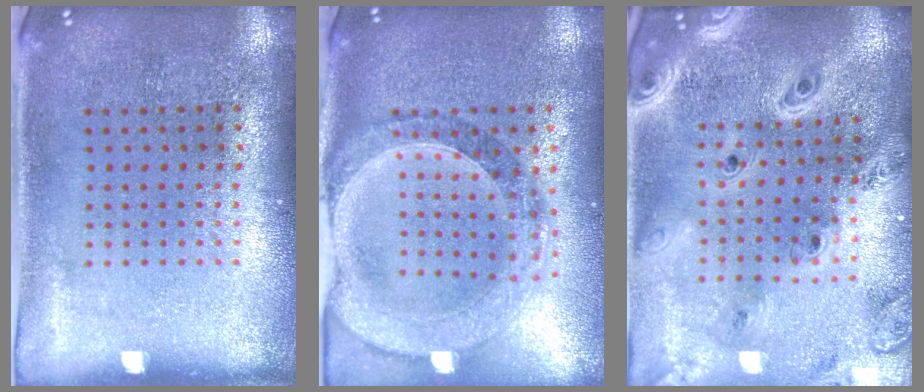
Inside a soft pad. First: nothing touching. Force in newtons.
{"total": 1.4, "press": 1.4, "slide": 0.3}
{"total": 3.7, "press": 2.8, "slide": 2.4}